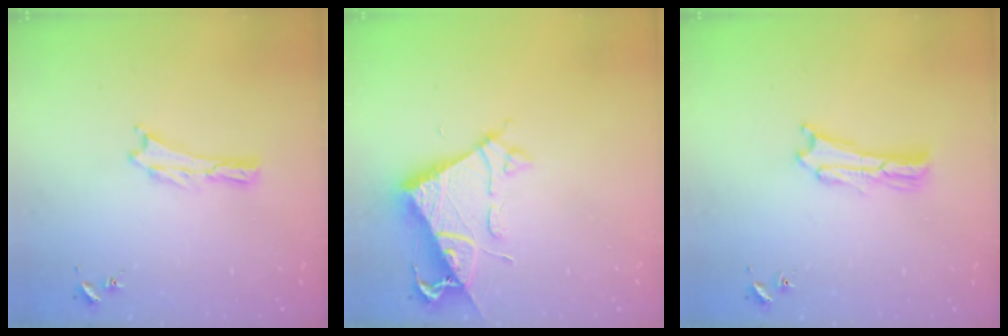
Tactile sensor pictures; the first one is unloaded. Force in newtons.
{"total": 6.8, "press": 6.7, "slide": 0.6}
{"total": 1.8, "press": 1.8, "slide": 0.3}